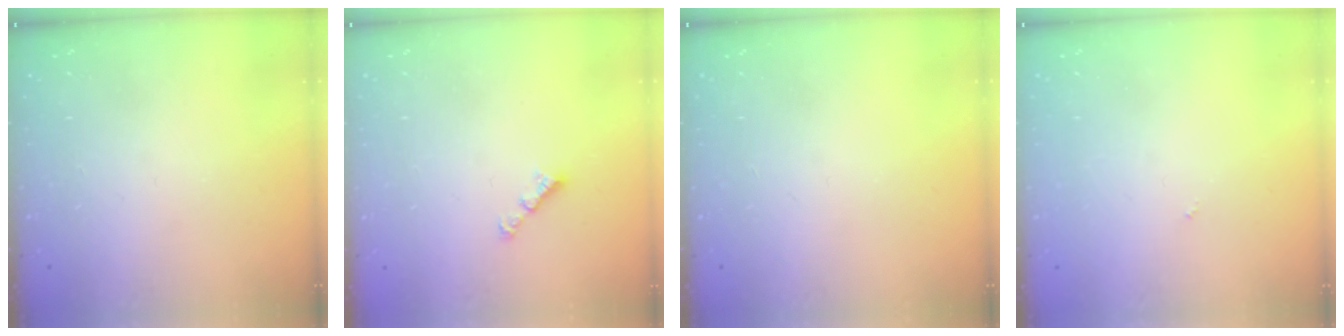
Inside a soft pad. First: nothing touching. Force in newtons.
{"total": 3.0, "press": 2.9, "slide": 0.5}
{"total": 0.0}
{"total": 0.0}